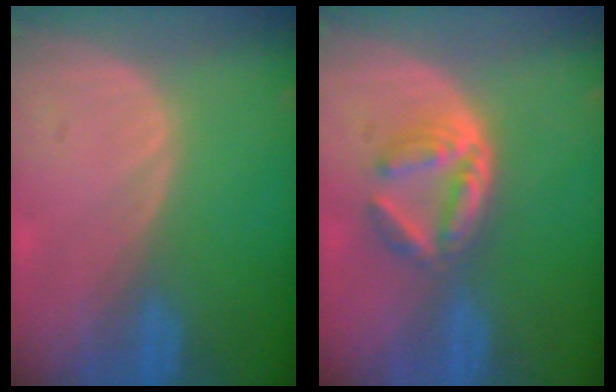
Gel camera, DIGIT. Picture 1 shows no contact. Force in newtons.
{"total": 6.3, "press": 5.4, "slide": 3.1}